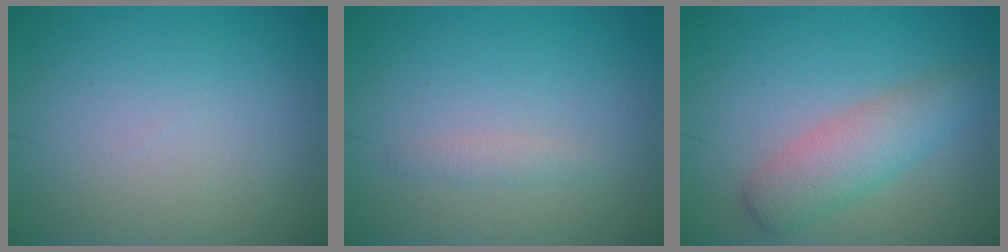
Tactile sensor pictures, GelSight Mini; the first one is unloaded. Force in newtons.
{"total": 0.9, "press": 0.9, "slide": 0.1}
{"total": 4.1, "press": 4.1, "slide": 0.2}